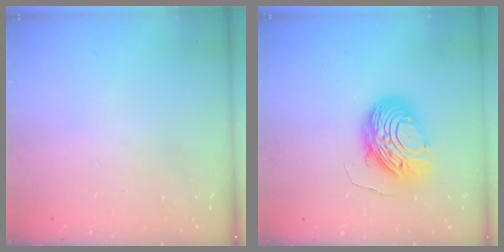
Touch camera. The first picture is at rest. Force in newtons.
{"total": 10.8, "press": 10.8, "slide": 1.0}